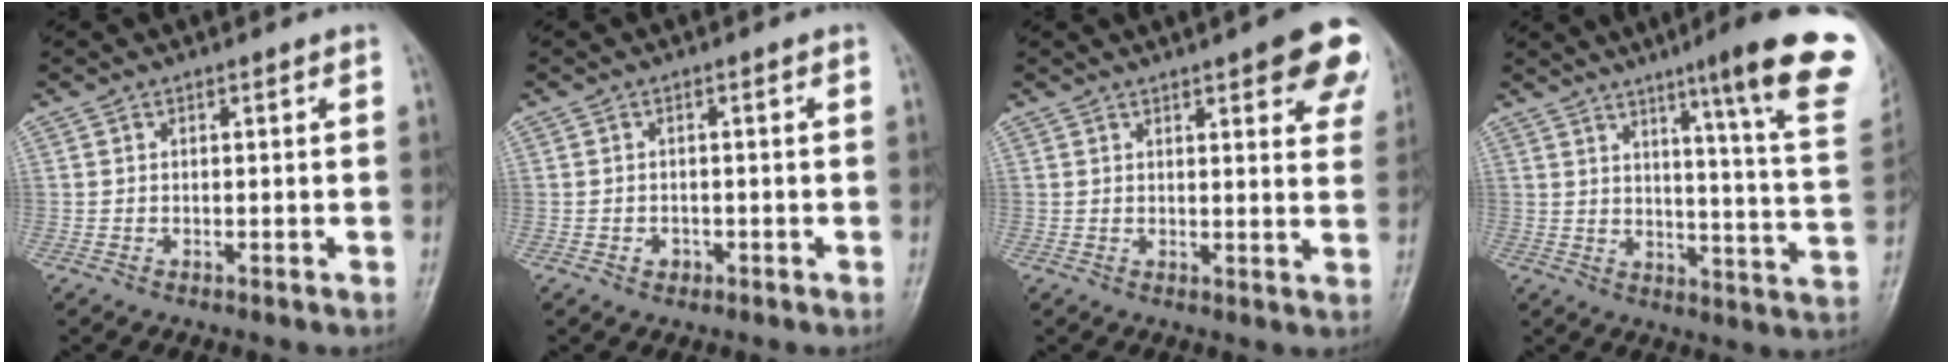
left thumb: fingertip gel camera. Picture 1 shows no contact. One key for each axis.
{"total": 1.5, "fx": -0.7, "fy": 1.2, "fz": 0.5, "tx": -0.002, "ty": 0.007, "tz": -0.008}
{"total": 11.3, "fx": 6.0, "fy": 3.3, "fz": 8.9, "tx": -0.073, "ty": -0.019, "tz": 0.066}
{"total": 21.4, "fx": 12.6, "fy": 1.4, "fz": 17.2, "tx": -0.209, "ty": -0.065, "tz": 0.155}